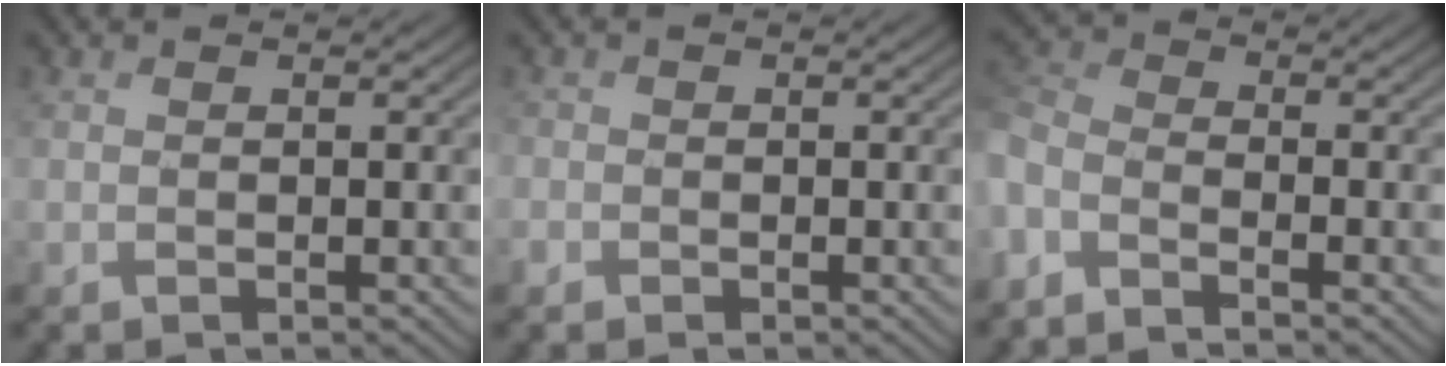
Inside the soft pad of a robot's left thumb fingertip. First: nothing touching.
{"total": 1.5, "force": [-0.6, 1.4, 0.1], "torque": [0.002, -0.004, -0.019]}
{"total": 5.6, "force": [-4.3, 2.2, 2.6], "torque": [-0.079, -0.011, -0.104]}